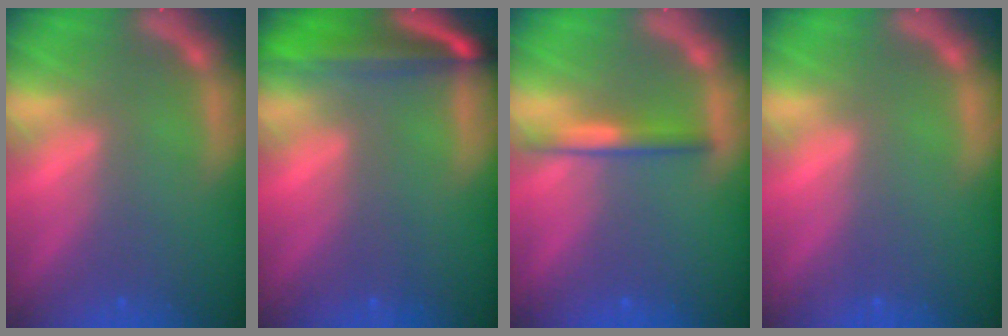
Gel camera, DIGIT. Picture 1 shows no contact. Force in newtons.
{"total": 7.1}
{"total": 2.5}
{"total": 0.0}